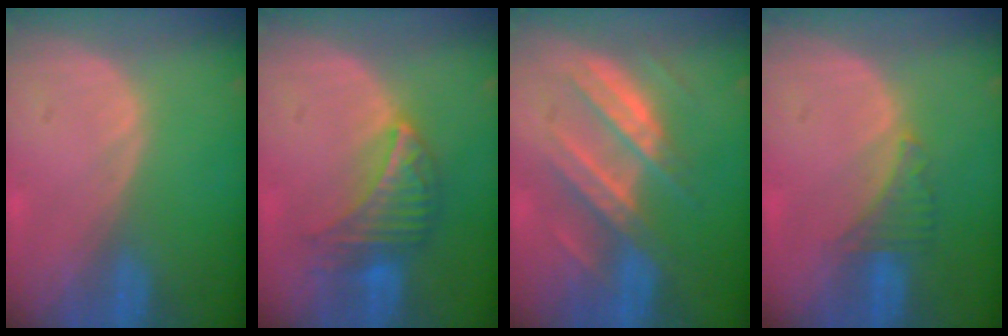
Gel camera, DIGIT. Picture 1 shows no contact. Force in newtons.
{"total": 6.6, "press": 6.5, "slide": 1.0}
{"total": 7.8, "press": 7.8, "slide": 0.3}
{"total": 2.9, "press": 2.9, "slide": 0.6}